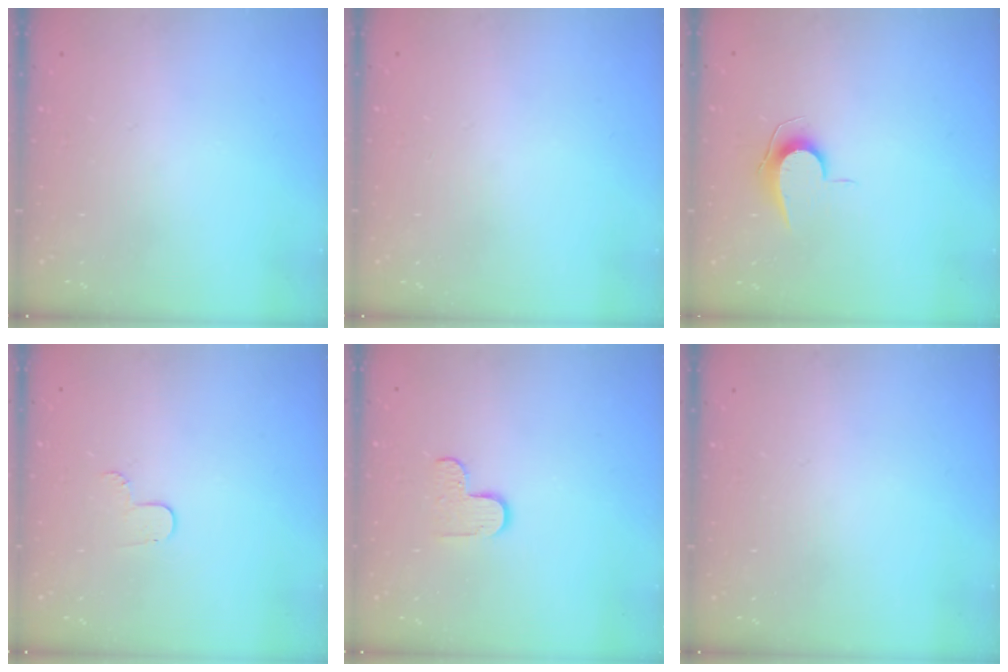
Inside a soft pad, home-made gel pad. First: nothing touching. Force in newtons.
{"total": 0.8, "press": 0.5, "slide": 0.6}
{"total": 6.8, "press": 6.8, "slide": 0.7}
{"total": 3.8, "press": 3.8, "slide": 0.4}
{"total": 5.1, "press": 5.1, "slide": 0.5}
{"total": 0.0}